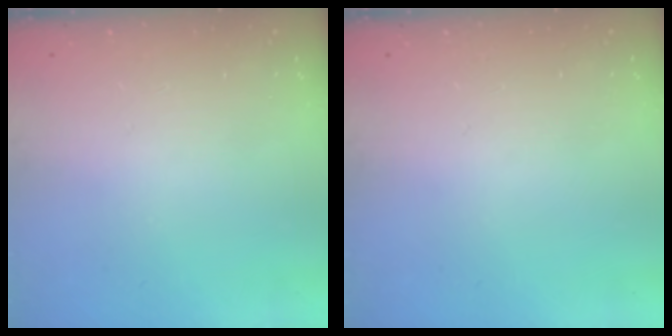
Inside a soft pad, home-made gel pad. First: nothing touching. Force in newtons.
{"total": 0.0}